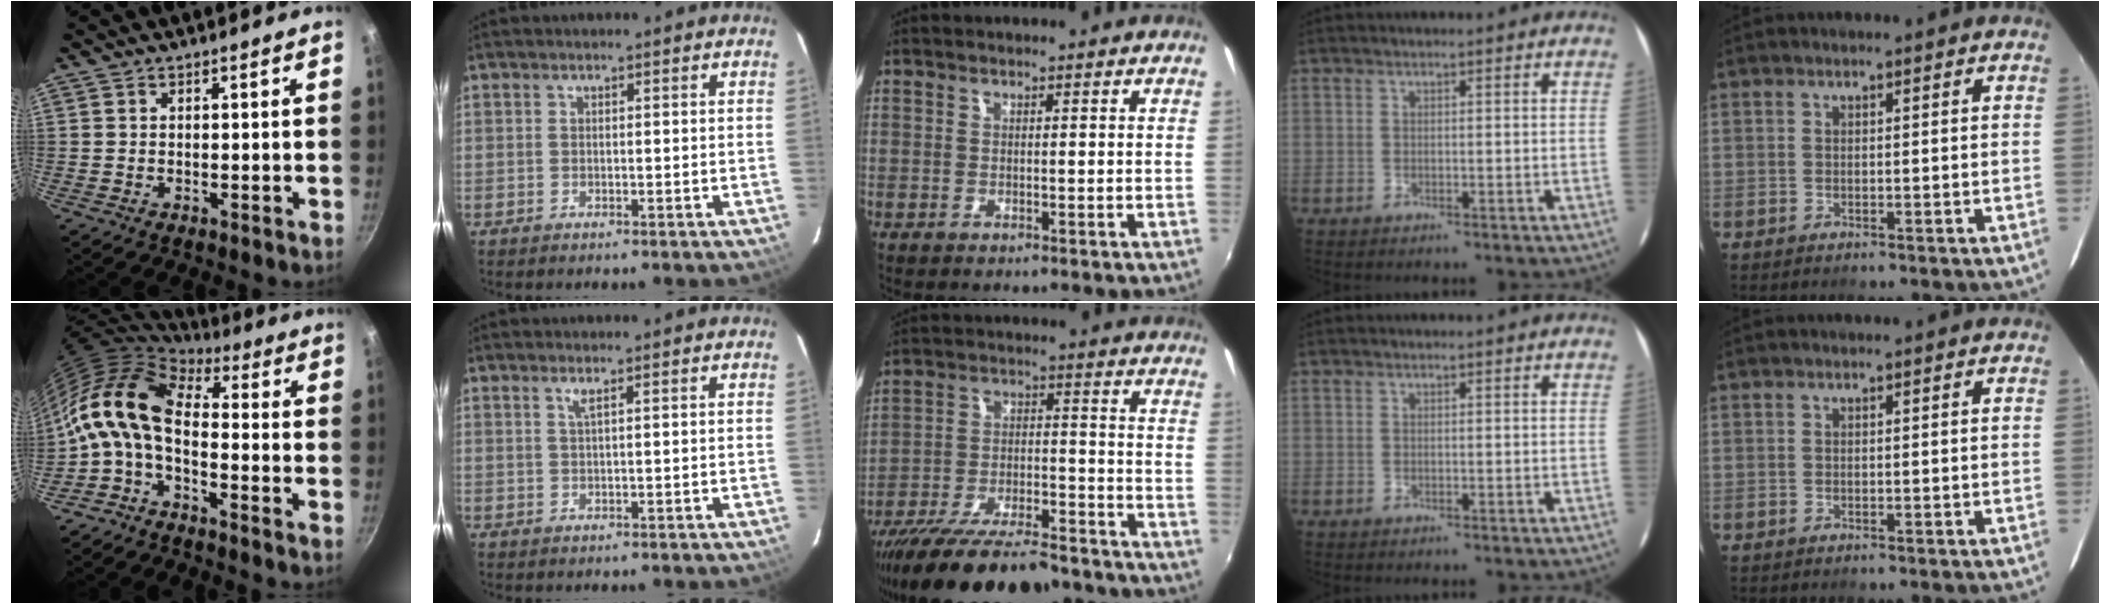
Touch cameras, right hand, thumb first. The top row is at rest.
{"thumb": {"total": 13.3, "force": [-1.8, 7.2, 11.1], "torque": [-0.214, 0.032, -0.052]}, "index": {"total": 1.1, "force": [0.5, -0.3, 0.9], "torque": [-0.018, 0.000, 0.009]}, "middle": {"total": 22.4, "force": [-18.5, 6.2, 11.0], "torque": [-0.202, -0.038, -0.277]}}